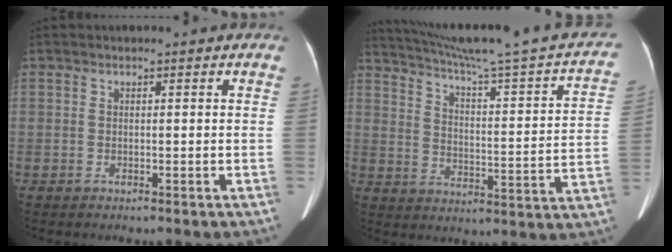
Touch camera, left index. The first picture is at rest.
{"total": 24.3, "force": [20.9, 0.6, 12.4], "torque": [-0.186, -0.036, 0.269]}